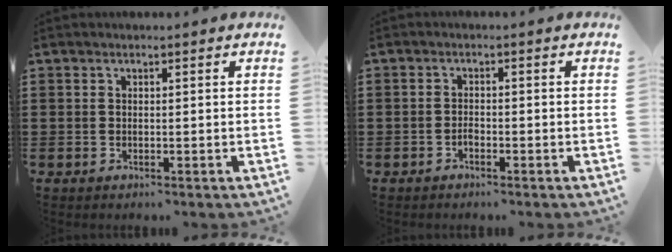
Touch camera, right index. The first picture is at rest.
{"total": 1.0, "force": [-0.7, 0.5, 0.4], "torque": [-0.011, -0.002, -0.013]}